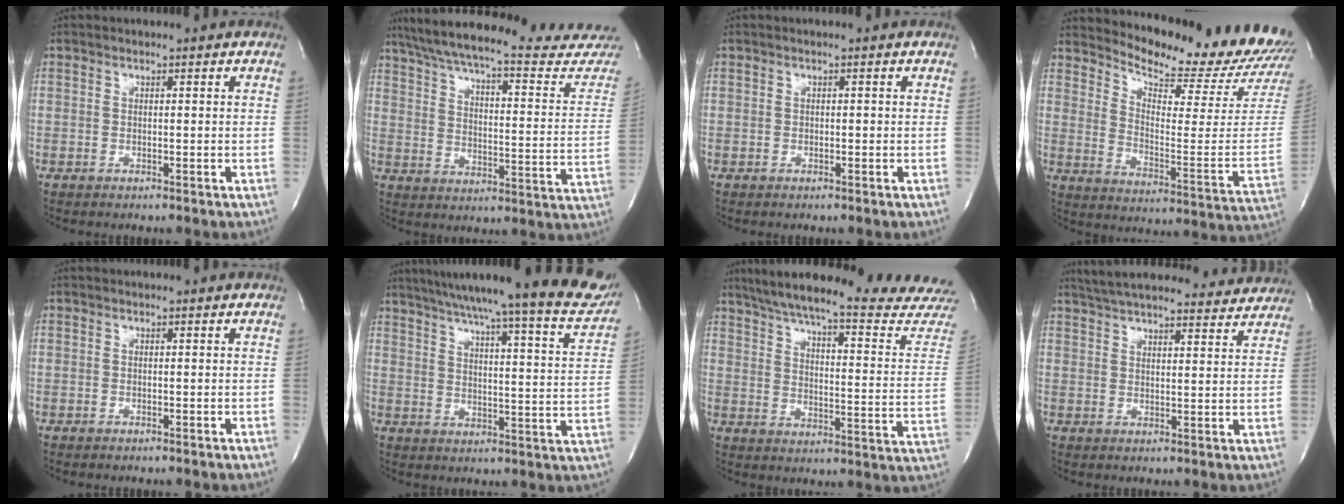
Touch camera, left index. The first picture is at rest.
{"total": 29.6, "force": [26.7, 2.8, 12.4], "torque": [-0.191, -0.084, 0.336]}
{"total": 0.5, "force": [-0.5, 0.1, 0.1], "torque": [0.002, -0.003, -0.008]}
{"total": 18.9, "force": [18.3, 1.1, 4.6], "torque": [-0.083, -0.120, 0.231]}
{"total": 0.0}
{"total": 23.7, "force": [20.5, 1.0, 11.9], "torque": [-0.174, -0.049, 0.255]}
{"total": 28.1, "force": [25.5, 0.9, 11.6], "torque": [-0.181, -0.098, 0.319]}
{"total": 22.1, "force": [20.5, 3.6, 7.6], "torque": [-0.126, 0.000, 0.267]}